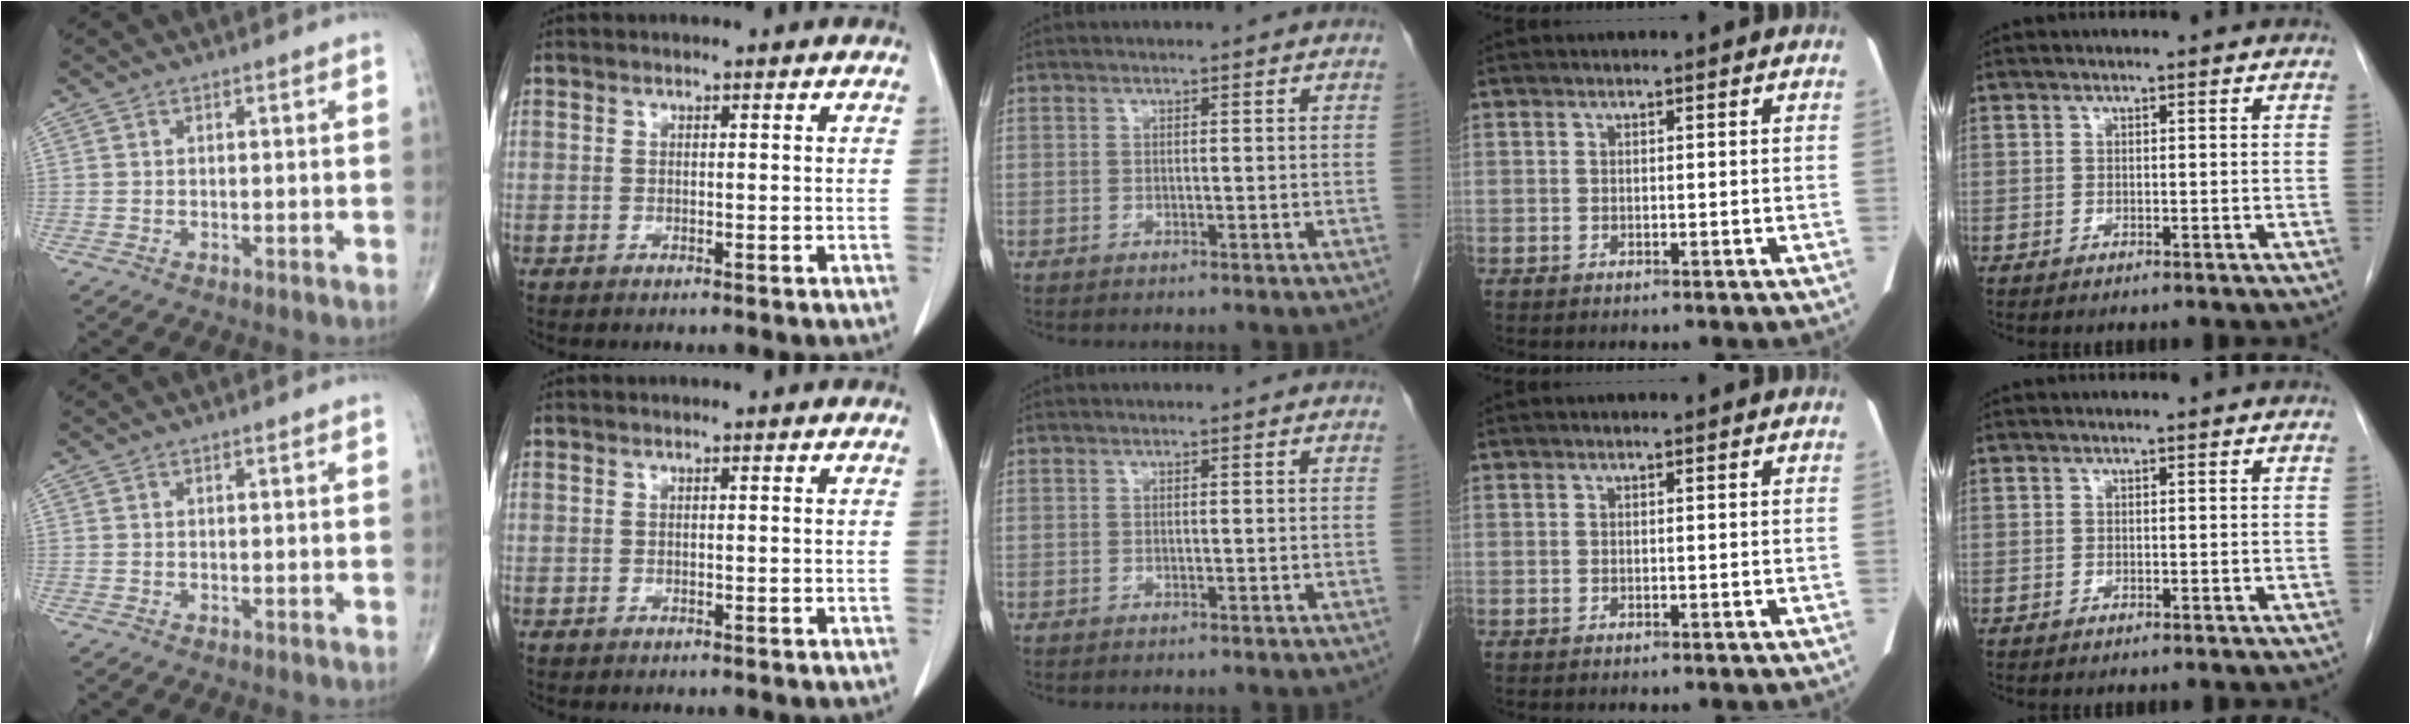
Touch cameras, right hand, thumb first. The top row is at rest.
{}